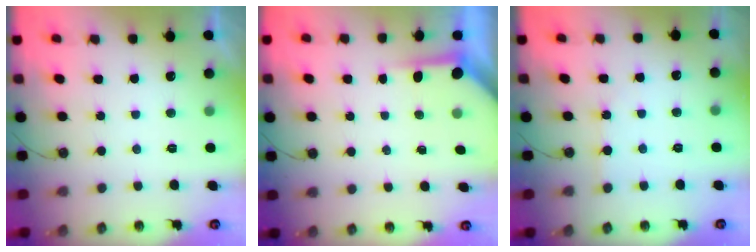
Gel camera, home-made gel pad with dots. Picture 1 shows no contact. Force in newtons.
{"total": 3.8, "press": 3.7, "slide": 0.4}
{"total": 2.1, "press": 2.0, "slide": 0.3}